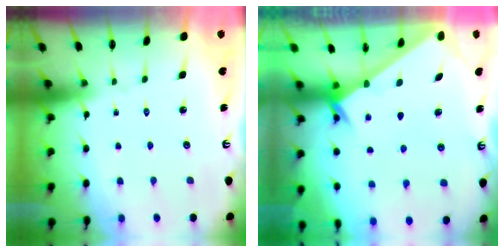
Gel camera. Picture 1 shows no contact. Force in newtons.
{"total": 2.4, "press": 2.4, "slide": 0.3}